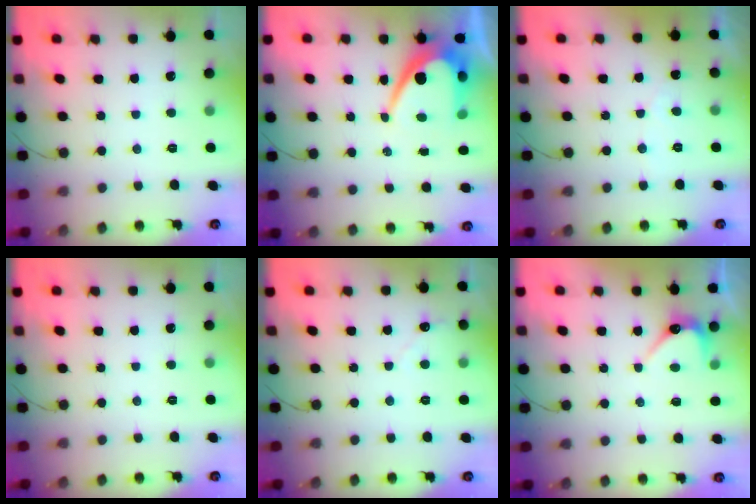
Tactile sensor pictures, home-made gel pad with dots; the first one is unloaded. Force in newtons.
{"total": 10.1, "press": 10.1, "slide": 0.6}
{"total": 2.2, "press": 2.2, "slide": 0.1}
{"total": 0.0}
{"total": 2.7, "press": 2.7, "slide": 0.3}
{"total": 3.9, "press": 3.9, "slide": 0.3}